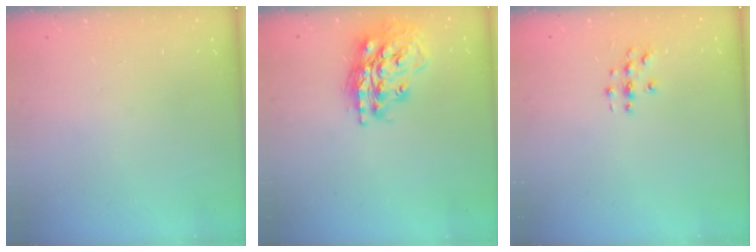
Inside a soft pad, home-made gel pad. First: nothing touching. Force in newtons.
{"total": 17.9, "press": 17.8, "slide": 1.9}
{"total": 2.8, "press": 2.8, "slide": 0.3}